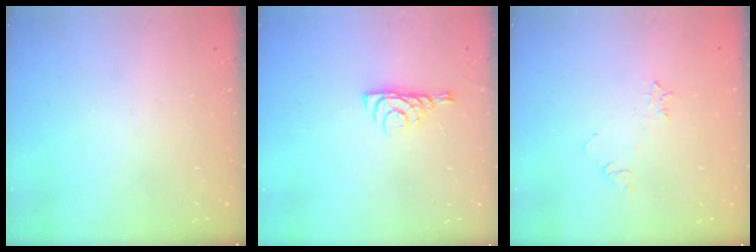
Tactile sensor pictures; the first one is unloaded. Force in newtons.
{"total": 5.6, "press": 5.6, "slide": 0.8}
{"total": 4.5, "press": 4.5, "slide": 0.6}